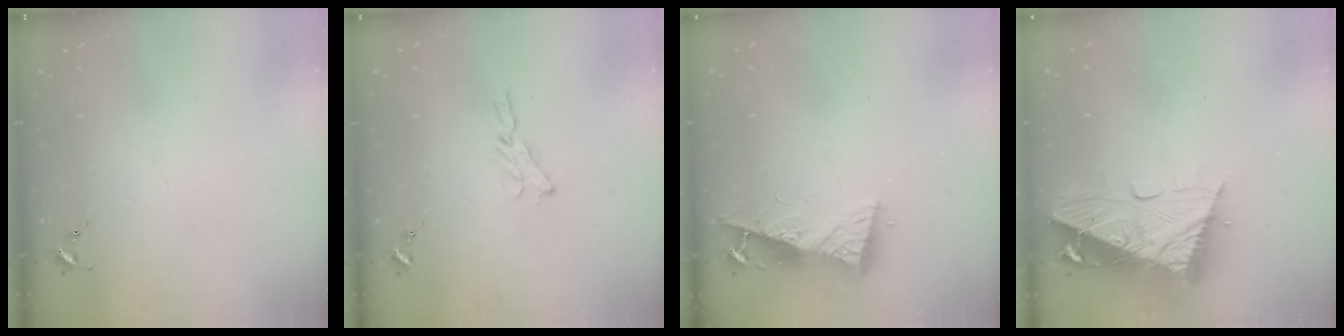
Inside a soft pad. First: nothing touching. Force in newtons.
{"total": 5.4, "press": 5.4, "slide": 0.4}
{"total": 8.6, "press": 8.6, "slide": 0.7}
{"total": 17.0, "press": 16.9, "slide": 1.5}